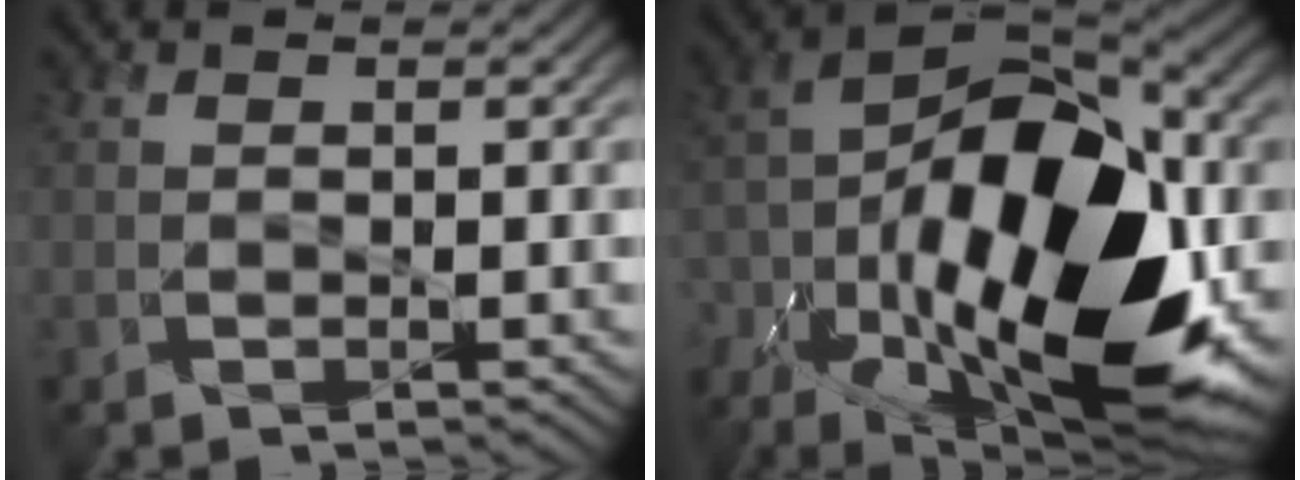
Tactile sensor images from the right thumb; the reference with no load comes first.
{"total": 20.7, "force": [-6.4, 10.5, 16.6], "torque": [-0.305, -0.029, -0.095]}